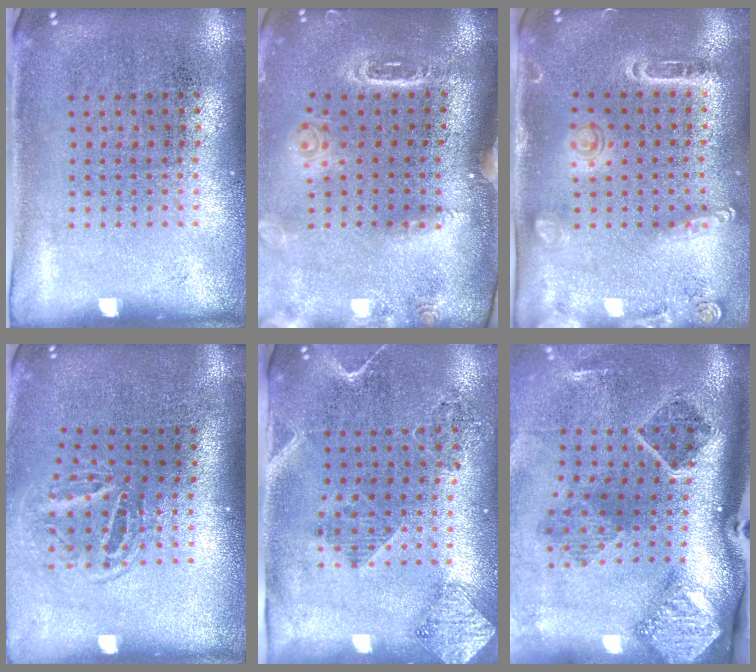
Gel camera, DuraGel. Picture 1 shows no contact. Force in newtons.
{"total": 1.8, "press": 1.7, "slide": 0.6}
{"total": 1.6, "press": 1.5, "slide": 0.6}
{"total": 1.6, "press": 1.1, "slide": 1.2}
{"total": 1.9, "press": 1.7, "slide": 0.9}
{"total": 3.0, "press": 1.9, "slide": 2.3}